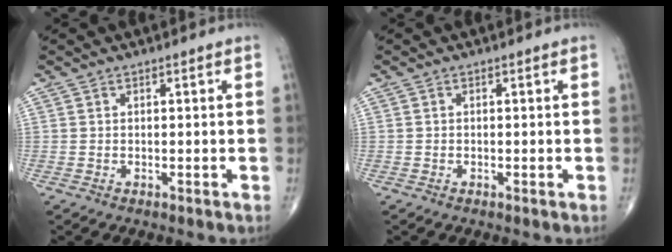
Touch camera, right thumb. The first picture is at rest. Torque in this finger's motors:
{"motor_torque": [0.06, -0.06, -0.25, -0.24, 0.02]}